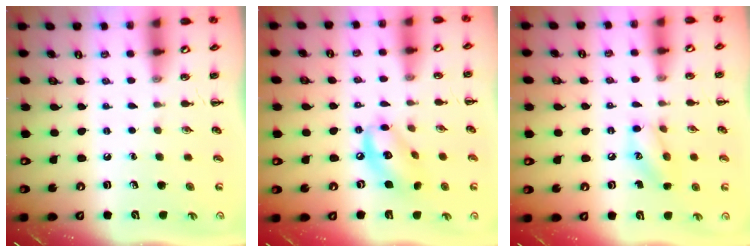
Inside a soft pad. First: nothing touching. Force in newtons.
{"total": 10.6, "press": 10.4, "slide": 1.7}
{"total": 10.3, "press": 10.1, "slide": 1.7}